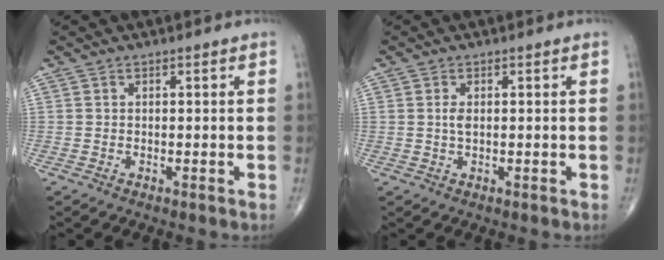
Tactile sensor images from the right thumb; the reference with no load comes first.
{"total": 1.7, "force": [0.3, 0.8, 1.5], "torque": [-0.031, -0.001, 0.008]}